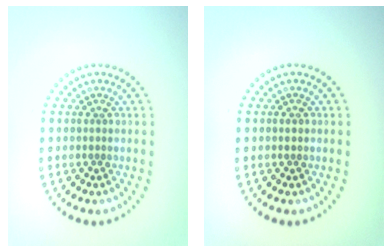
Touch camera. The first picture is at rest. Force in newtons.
{"total": 0.8, "press": 0.8, "slide": 0.1}